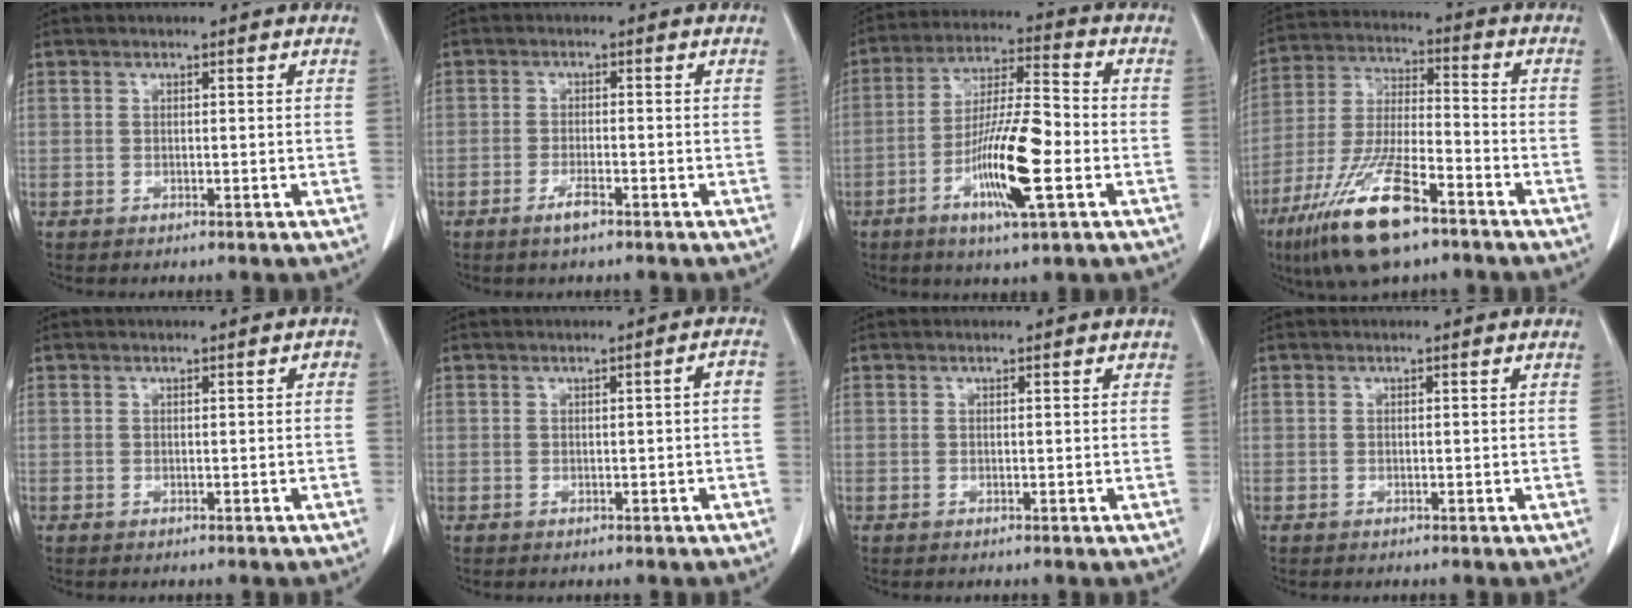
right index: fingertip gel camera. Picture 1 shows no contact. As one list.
[{"total": 2.5, "force": [-1.7, 0.4, 1.8], "torque": [-0.036, 0.000, -0.032]}, {"total": 13.2, "force": [-4.4, 1.4, 12.4], "torque": [-0.230, -0.008, -0.079]}, {"total": 15.5, "force": [-9.5, 3.7, 11.6], "torque": [-0.243, -0.022, -0.173]}, {"total": 0.5, "force": [0.1, 0.3, 0.5], "torque": [0.002, 0.004, 0.000]}, {"total": 1.5, "force": [-0.2, 0.1, 1.4], "torque": [-0.018, 0.003, -0.002]}, {"total": 0.0}, {"total": 0.0}]